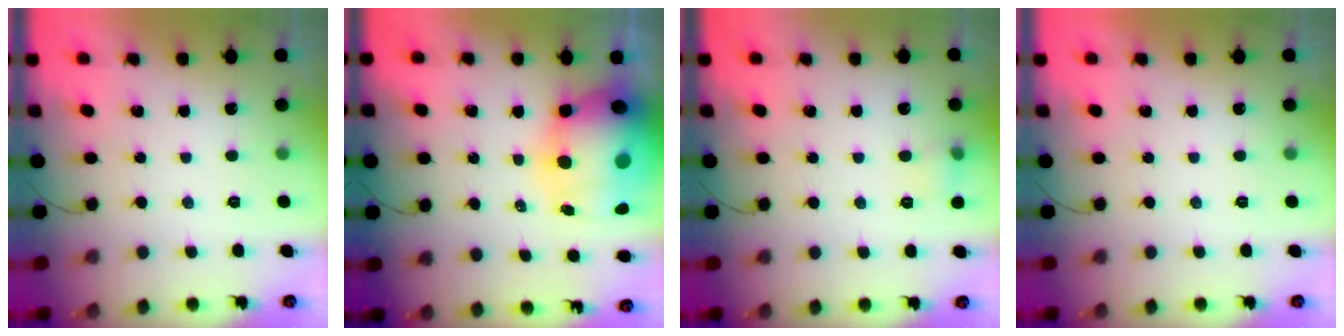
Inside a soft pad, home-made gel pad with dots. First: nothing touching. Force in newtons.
{"total": 23.8, "press": 23.1, "slide": 5.7}
{"total": 5.4, "press": 5.2, "slide": 1.5}
{"total": 0.0}